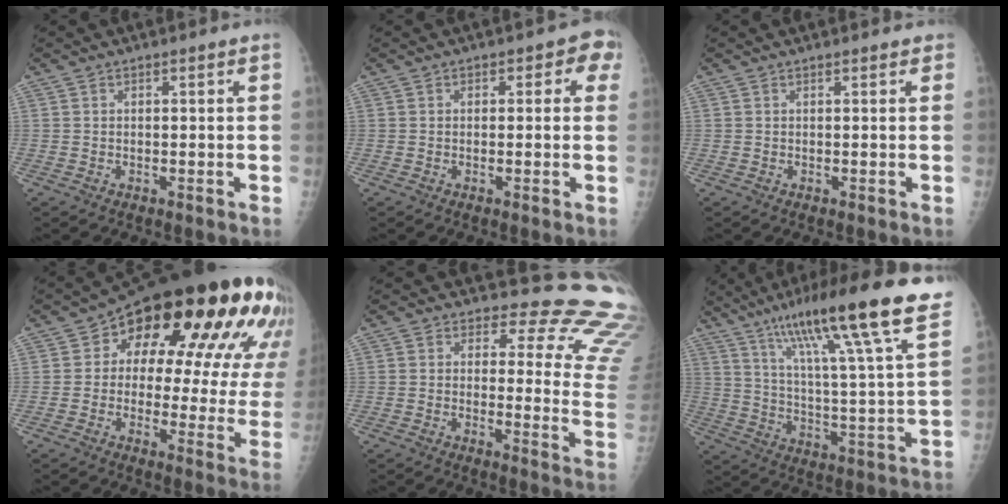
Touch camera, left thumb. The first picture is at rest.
{"total": 4.0, "force": [1.2, 2.7, 2.7], "torque": [0.005, 0.004, 0.003]}
{"total": 1.1, "force": [0.8, 0.6, 0.4], "torque": [0.005, -0.001, 0.004]}
{"total": 27.8, "force": [13.0, 13.0, 20.8], "torque": [-0.231, -0.005, 0.168]}
{"total": 18.3, "force": [15.8, 7.0, 6.0], "torque": [-0.023, -0.140, 0.147]}
{"total": 24.7, "force": [16.5, 2.7, 18.2], "torque": [-0.273, -0.046, 0.250]}